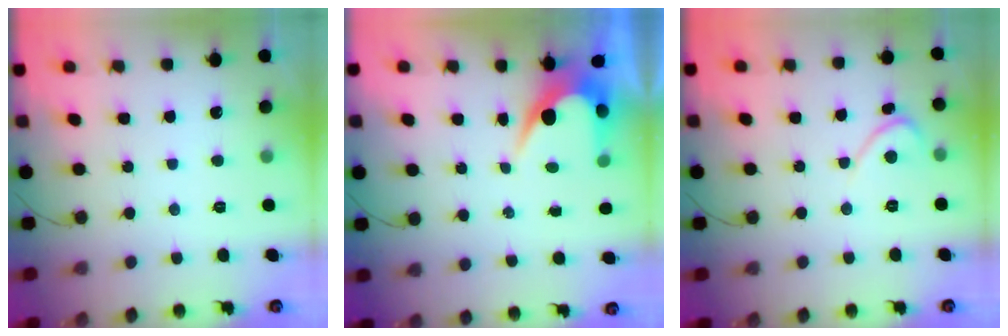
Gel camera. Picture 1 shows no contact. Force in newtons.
{"total": 6.1, "press": 6.1, "slide": 0.3}
{"total": 2.3, "press": 2.3, "slide": 0.1}